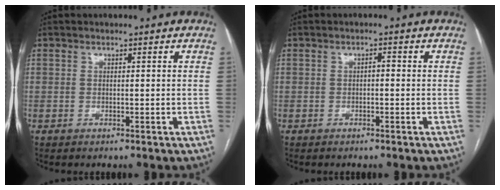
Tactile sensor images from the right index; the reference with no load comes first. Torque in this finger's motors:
{"motor_torque": [0.28, -0.02, 0.10, 0.02]}